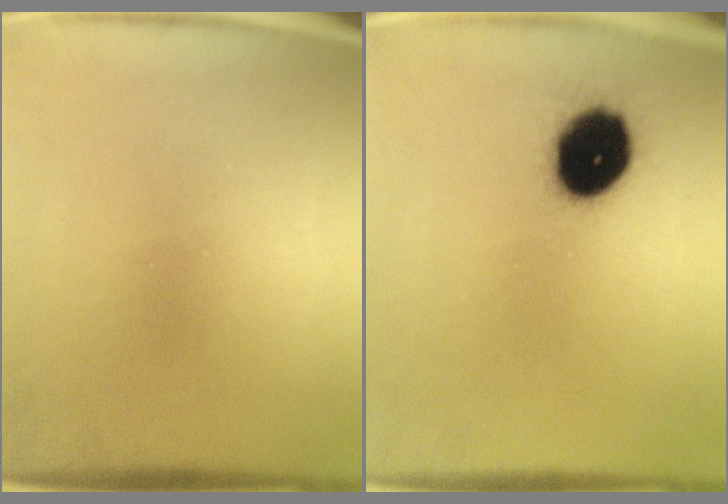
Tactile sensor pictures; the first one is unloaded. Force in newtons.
{"total": 12.7}